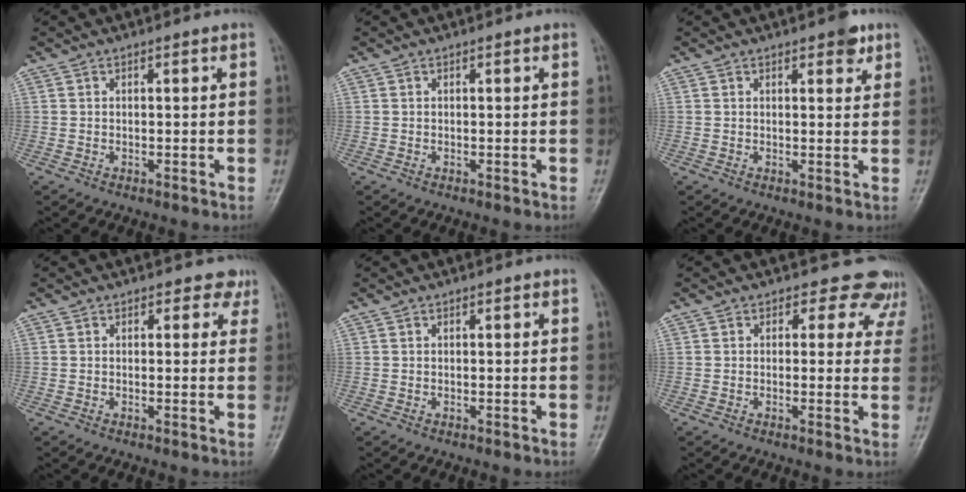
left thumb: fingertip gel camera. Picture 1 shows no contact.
{"total": 0.0}
{"total": 3.2, "force": [1.9, 1.4, 2.1], "torque": [-0.015, -0.007, 0.021]}
{"total": 2.5, "force": [1.5, 1.8, 0.8], "torque": [0.020, -0.004, 0.008]}
{"total": 0.0}
{"total": 7.3, "force": [5.7, 4.5, 0.8], "torque": [0.045, -0.020, 0.037]}